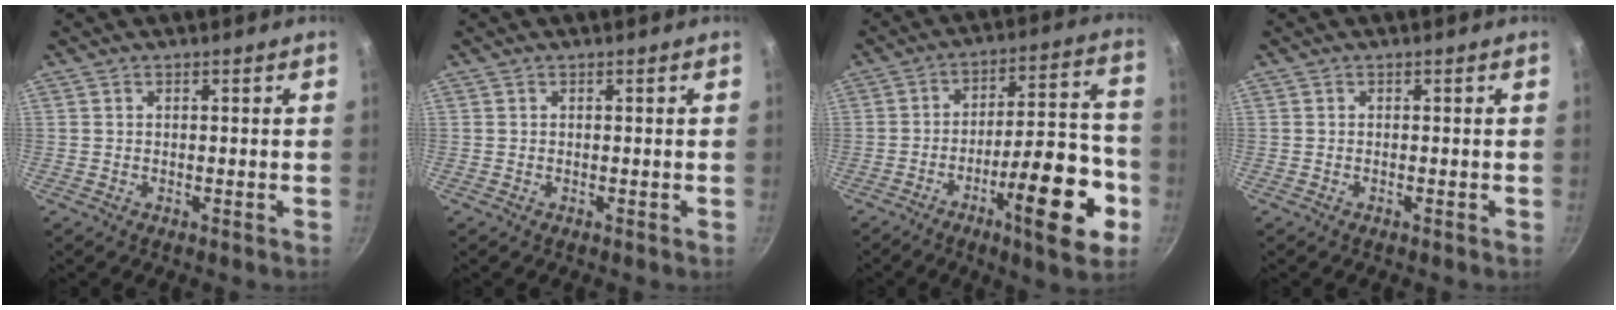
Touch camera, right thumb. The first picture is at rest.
{"total": 0.0}
{"total": 18.5, "force": [-7.6, 5.1, 16.1], "torque": [-0.204, 0.048, -0.114]}
{"total": 0.0}